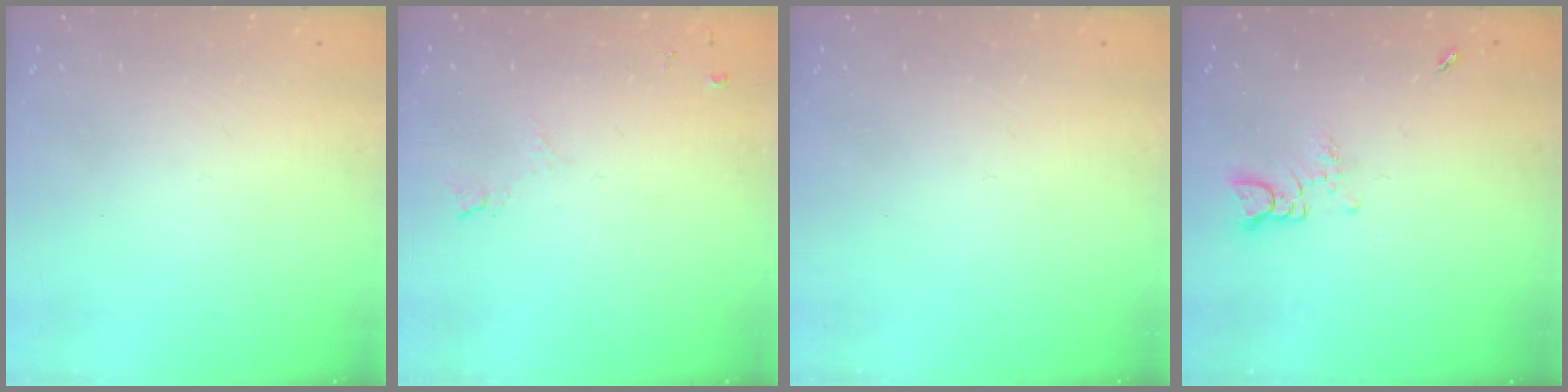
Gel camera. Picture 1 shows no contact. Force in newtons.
{"total": 6.5, "press": 6.4, "slide": 0.7}
{"total": 0.0}
{"total": 2.7, "press": 2.7, "slide": 0.2}